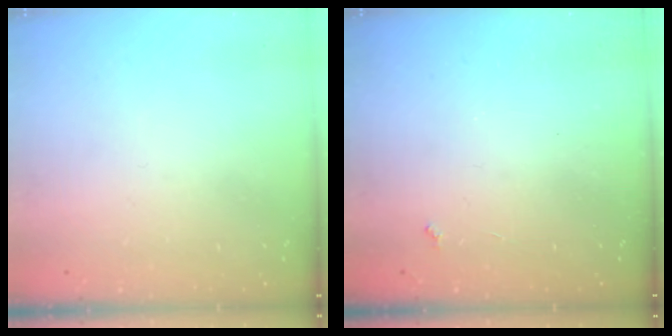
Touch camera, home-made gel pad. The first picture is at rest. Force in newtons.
{"total": 2.3, "press": 2.3, "slide": 0.4}